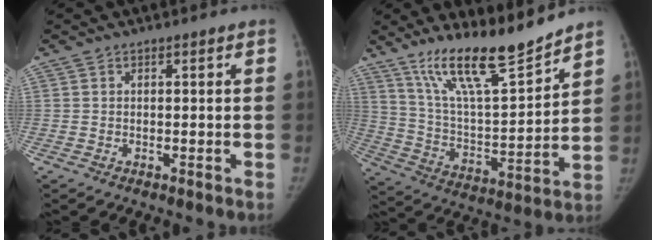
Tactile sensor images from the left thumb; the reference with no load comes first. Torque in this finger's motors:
{"motor_torque": [0.10, 0.08, 0.41, -0.23, 0.33]}